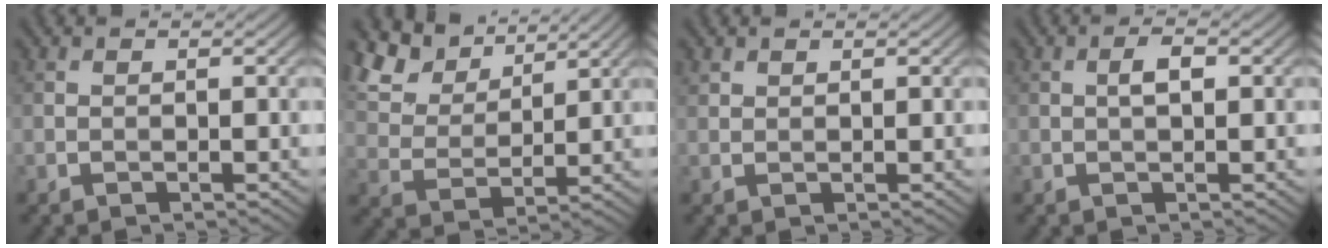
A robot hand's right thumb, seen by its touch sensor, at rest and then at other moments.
{"total": 10.2, "force": [7.2, 5.0, 5.2], "torque": [-0.155, 0.012, 0.136]}
{"total": 1.0, "force": [0.9, 0.5, 0.2], "torque": [-0.006, 0.001, 0.021]}
{"total": 1.8, "force": [0.2, 0.7, 1.7], "torque": [-0.031, 0.005, 0.002]}